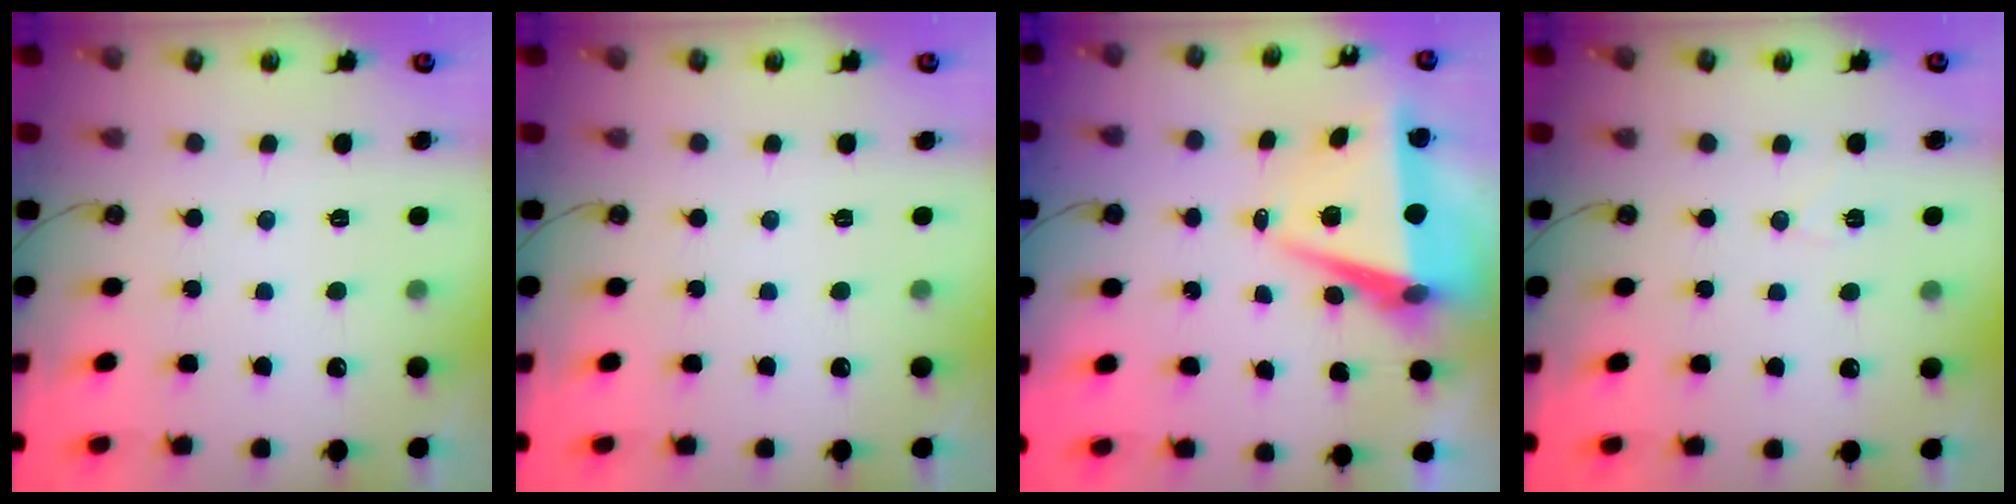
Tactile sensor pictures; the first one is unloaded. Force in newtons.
{"total": 0.0}
{"total": 7.5, "press": 6.3, "slide": 4.2}
{"total": 5.6, "press": 5.4, "slide": 1.5}